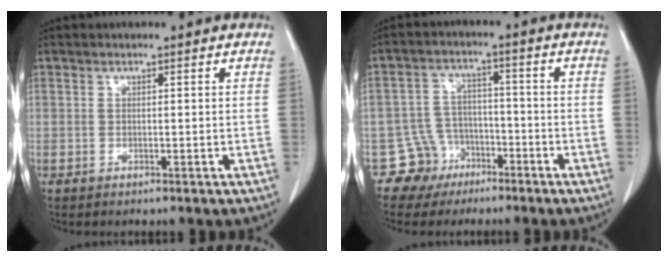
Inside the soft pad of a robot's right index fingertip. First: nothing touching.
{"total": 6.0, "force": [-3.8, 4.6, -0.5], "torque": [0.017, 0.014, -0.066]}